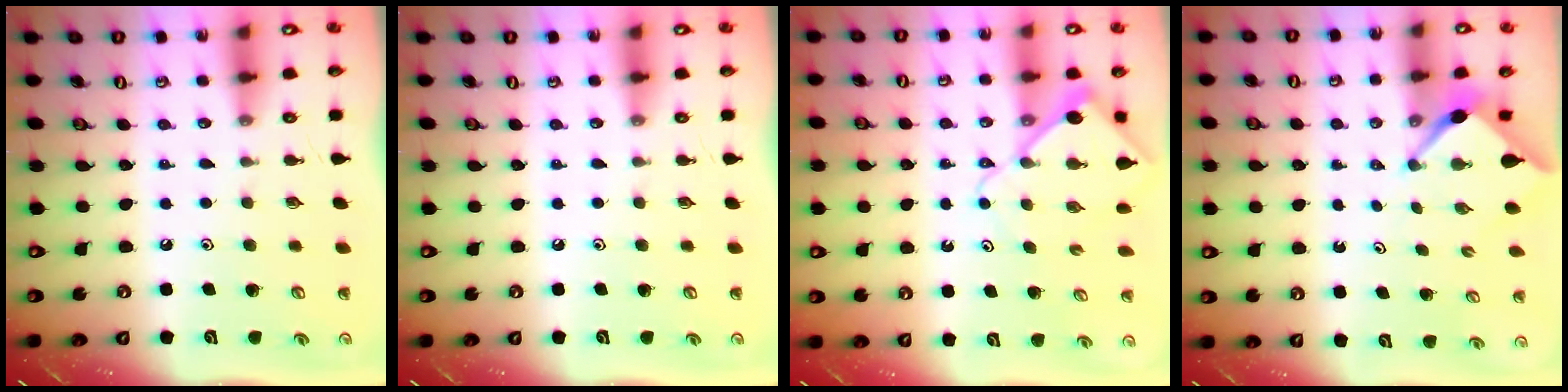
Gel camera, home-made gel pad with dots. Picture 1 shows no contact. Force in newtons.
{"total": 0.0}
{"total": 8.3, "press": 8.3, "slide": 0.8}
{"total": 2.4, "press": 2.4, "slide": 0.1}